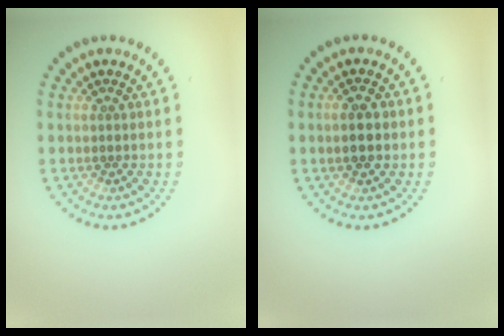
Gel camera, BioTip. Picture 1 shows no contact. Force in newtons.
{"total": 2.2, "press": 2.2, "slide": 0.1}